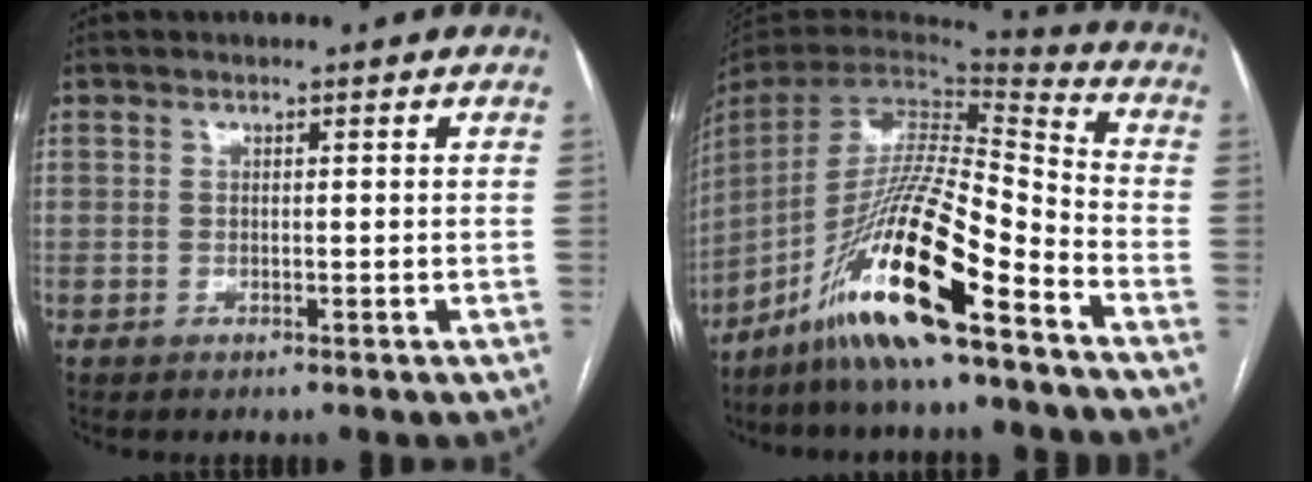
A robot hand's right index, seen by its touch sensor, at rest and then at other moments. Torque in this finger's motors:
{"motor_torque": [1.12, -1.02, 0.49, 0.06]}